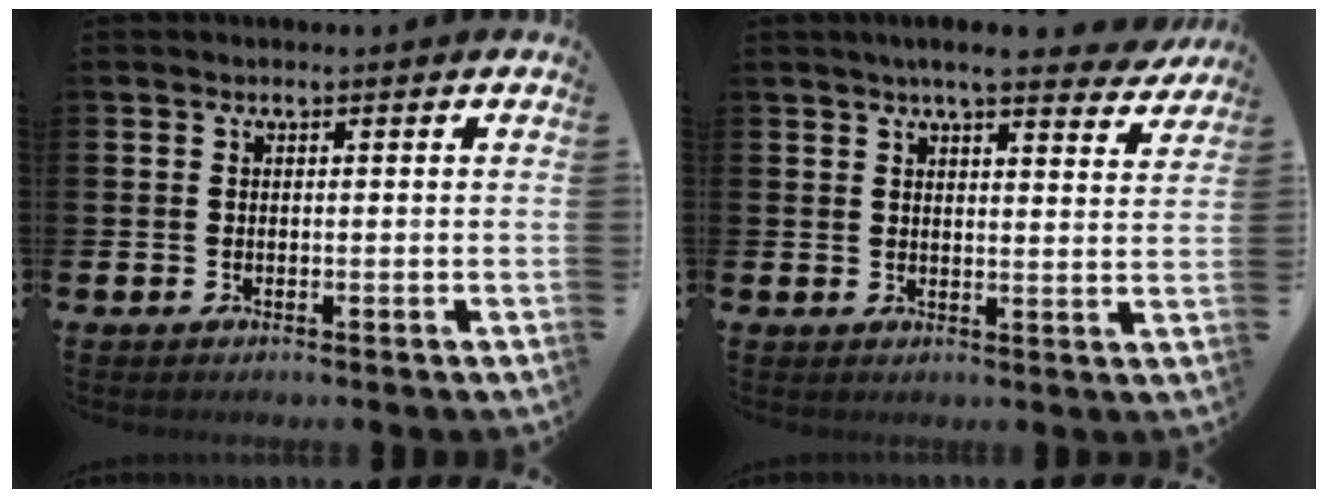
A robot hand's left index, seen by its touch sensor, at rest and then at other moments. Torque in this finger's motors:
{"motor_torque": [1.06, -1.08, 0.70, 0.18]}